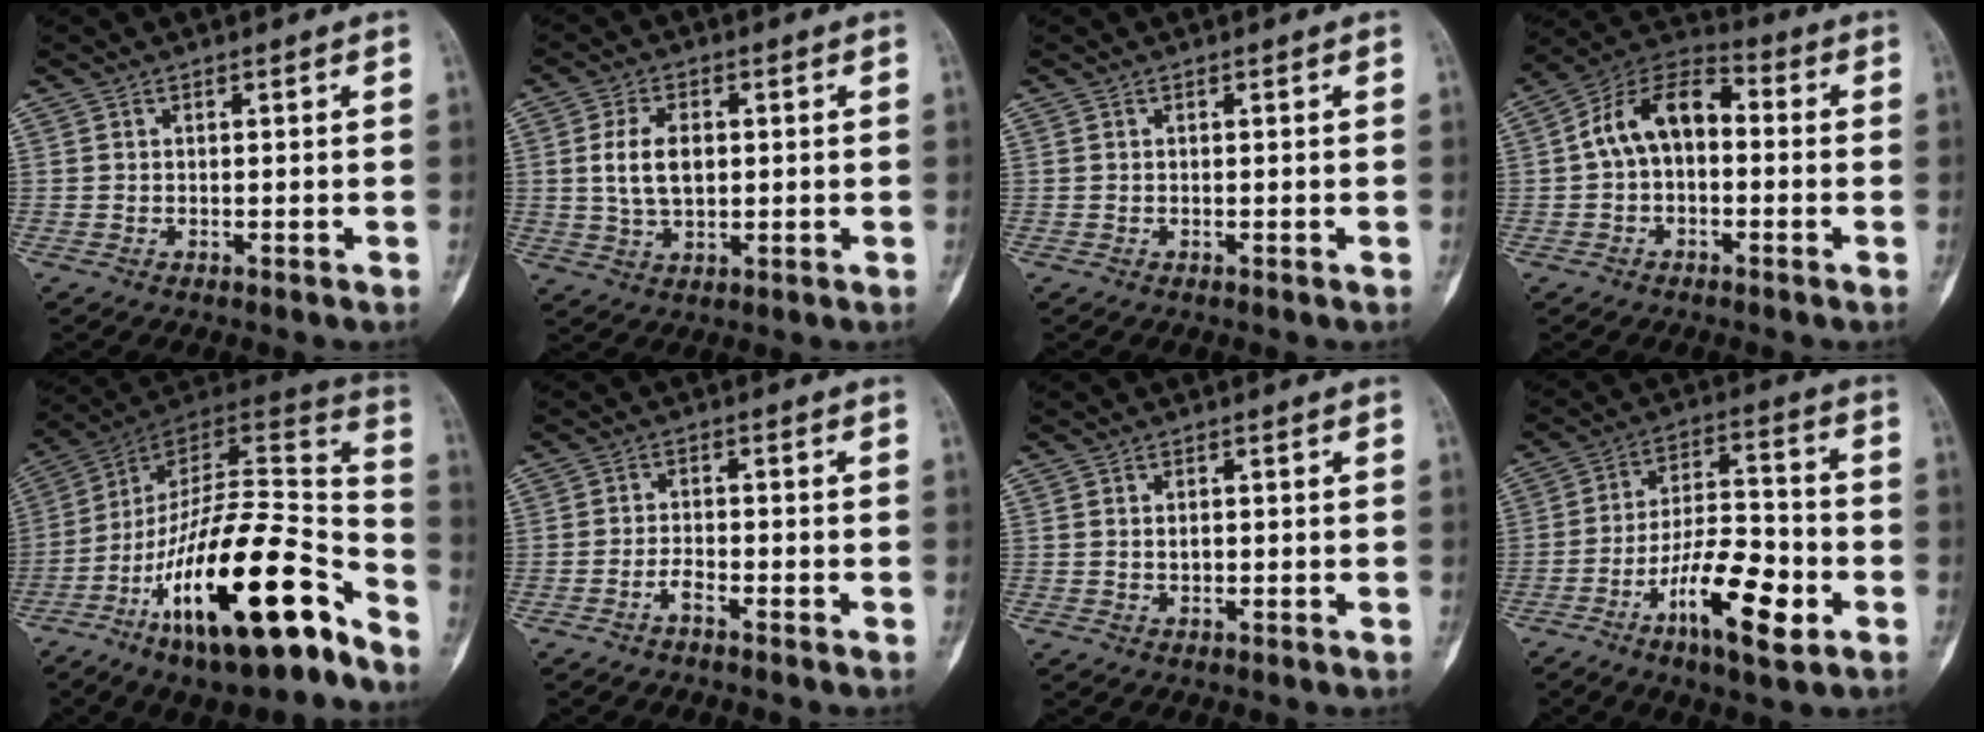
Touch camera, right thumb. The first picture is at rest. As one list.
[{"total": 7.3, "force": [0.8, 4.4, 5.8], "torque": [-0.103, 0.001, 0.018]}, {"total": 0.0}, {"total": 11.6, "force": [0.1, 7.5, 8.9], "torque": [-0.143, 0.041, -0.015]}, {"total": 27.7, "force": [-16.0, 8.4, 21.0], "torque": [-0.301, 0.088, -0.260]}, {"total": 2.2, "force": [-1.6, 0.6, 1.4], "torque": [-0.031, 0.013, -0.033]}, {"total": 0.7, "force": [0.0, 0.5, 0.5], "torque": [-0.006, 0.001, -0.001]}, {"total": 15.2, "force": [-6.5, 5.1, 12.8], "torque": [-0.208, 0.033, -0.109]}]